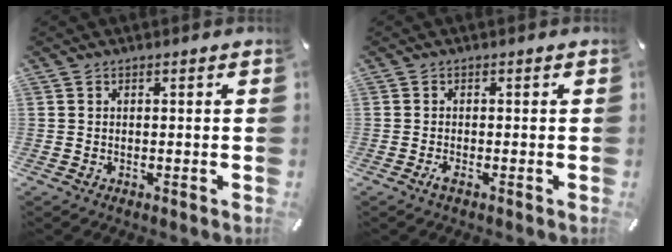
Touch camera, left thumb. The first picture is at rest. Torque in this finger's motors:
{"motor_torque": [-0.01, 0.03, 0.00, -0.01, 0.00]}